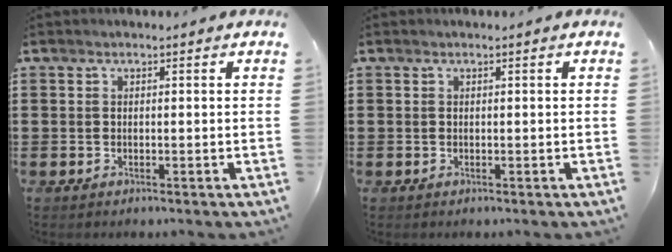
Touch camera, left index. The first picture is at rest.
{"total": 0.0}